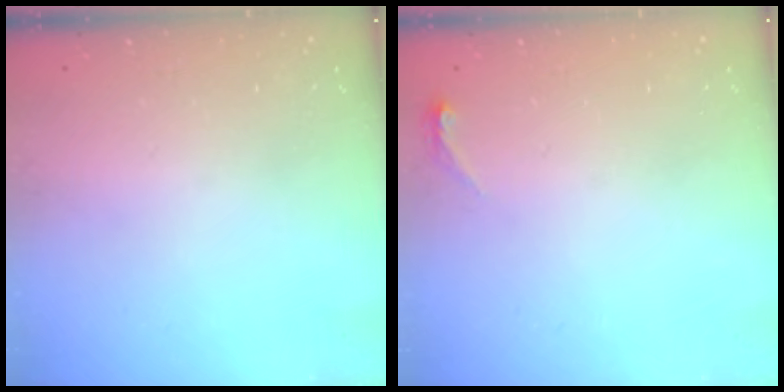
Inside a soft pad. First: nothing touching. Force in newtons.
{"total": 3.8, "press": 3.5, "slide": 1.6}